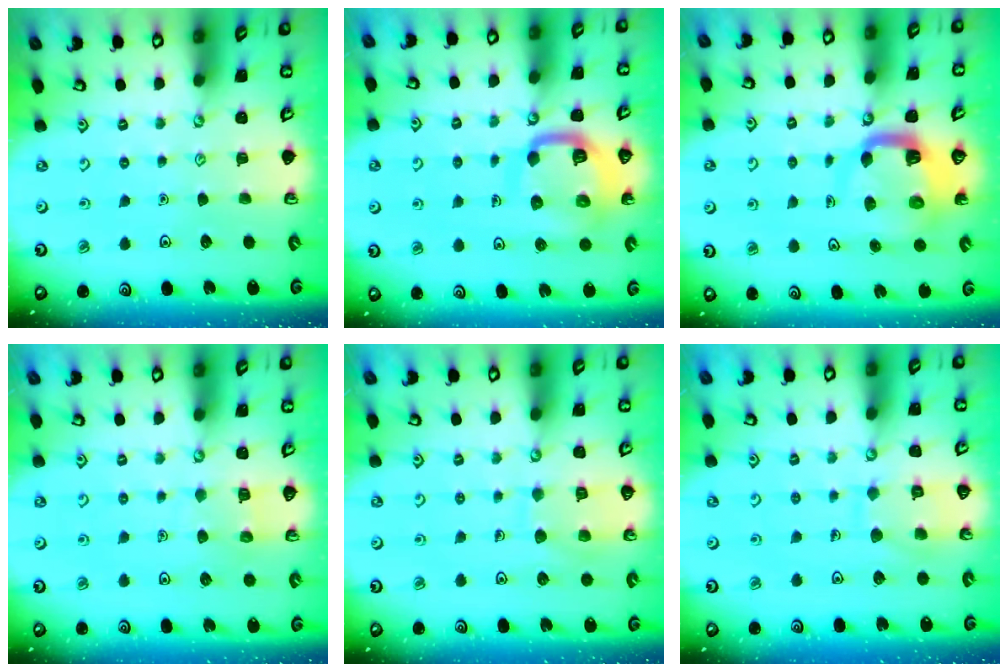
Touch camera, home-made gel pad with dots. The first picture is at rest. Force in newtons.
{"total": 11.5, "press": 11.5, "slide": 1.1}
{"total": 7.6, "press": 7.5, "slide": 1.0}
{"total": 5.6, "press": 5.6, "slide": 0.3}
{"total": 8.8, "press": 8.7, "slide": 0.7}
{"total": 9.8, "press": 9.8, "slide": 1.0}